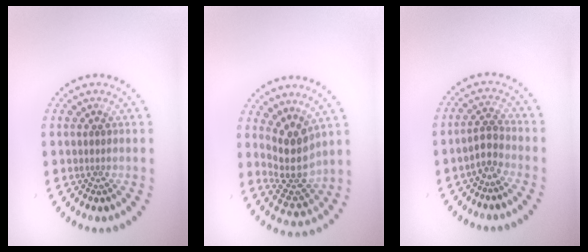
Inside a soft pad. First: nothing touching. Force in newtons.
{"total": 4.0, "press": 3.1, "slide": 2.5}
{"total": 1.7, "press": 1.5, "slide": 0.9}